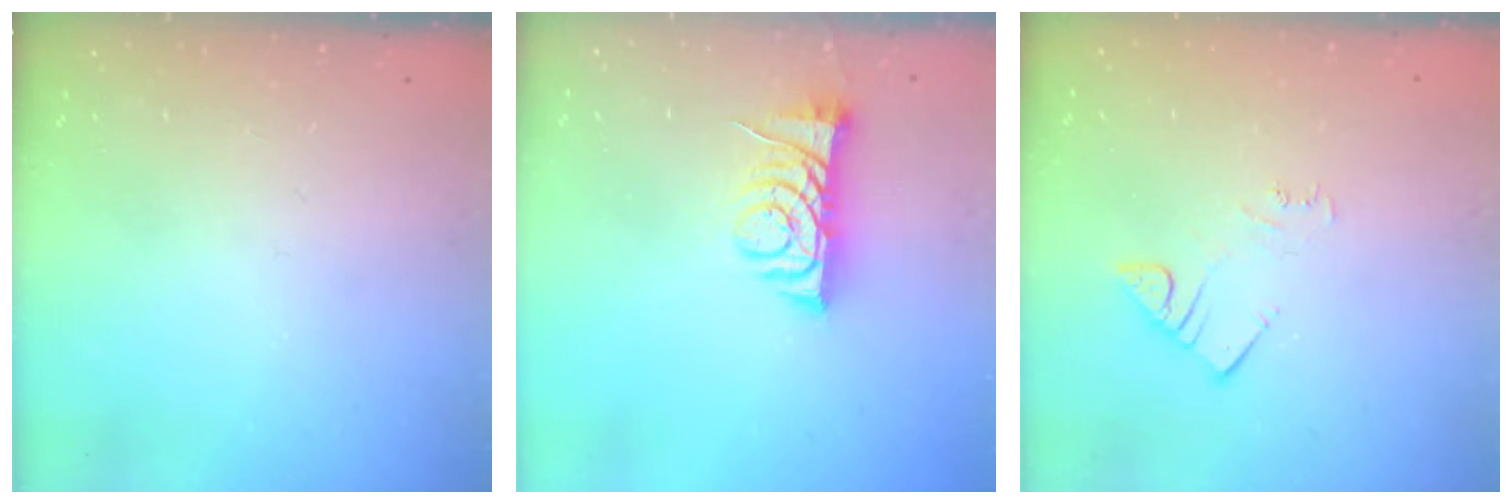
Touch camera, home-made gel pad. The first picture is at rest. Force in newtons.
{"total": 7.2, "press": 7.1, "slide": 0.9}
{"total": 4.4, "press": 4.4, "slide": 0.6}